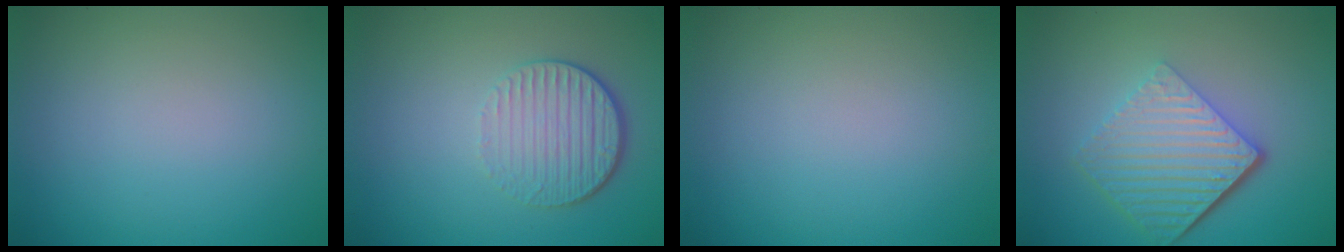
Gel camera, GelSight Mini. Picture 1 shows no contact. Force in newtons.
{"total": 4.4, "press": 3.0, "slide": 3.2}
{"total": 0.0}
{"total": 6.4, "press": 4.3, "slide": 4.8}